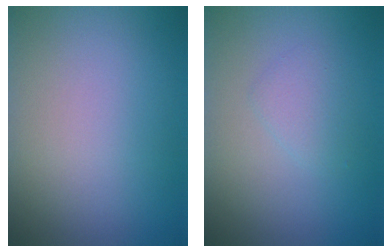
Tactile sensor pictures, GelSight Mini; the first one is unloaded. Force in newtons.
{"total": 1.4, "press": 1.4, "slide": 0.1}